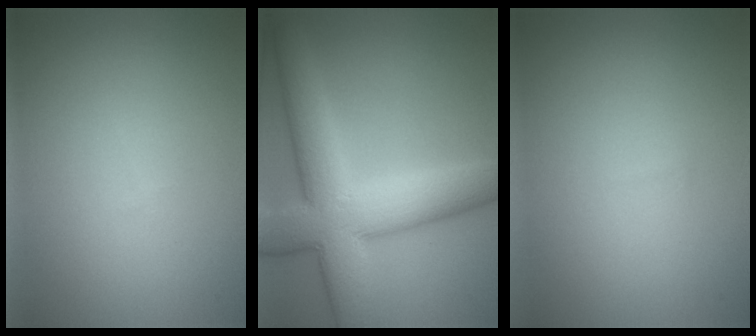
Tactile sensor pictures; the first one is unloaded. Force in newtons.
{"total": 10.3, "press": 10.2, "slide": 0.5}
{"total": 0.0}